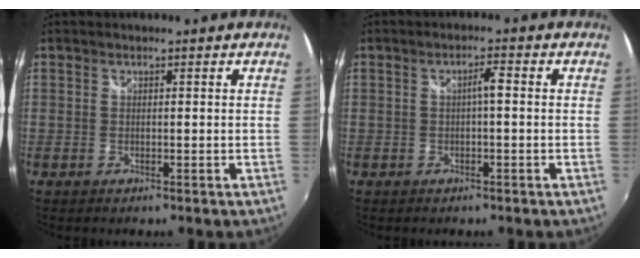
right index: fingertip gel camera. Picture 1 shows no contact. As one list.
[{"total": 2.0, "force": [-0.1, -0.1, 2.0], "torque": [-0.036, 0.007, -0.003]}]